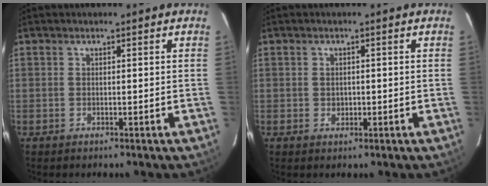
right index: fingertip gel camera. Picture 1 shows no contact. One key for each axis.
{"total": 1.3, "fx": -0.2, "fy": 1.2, "fz": 0.5, "tx": -0.005, "ty": 0.002, "tz": 0.000}